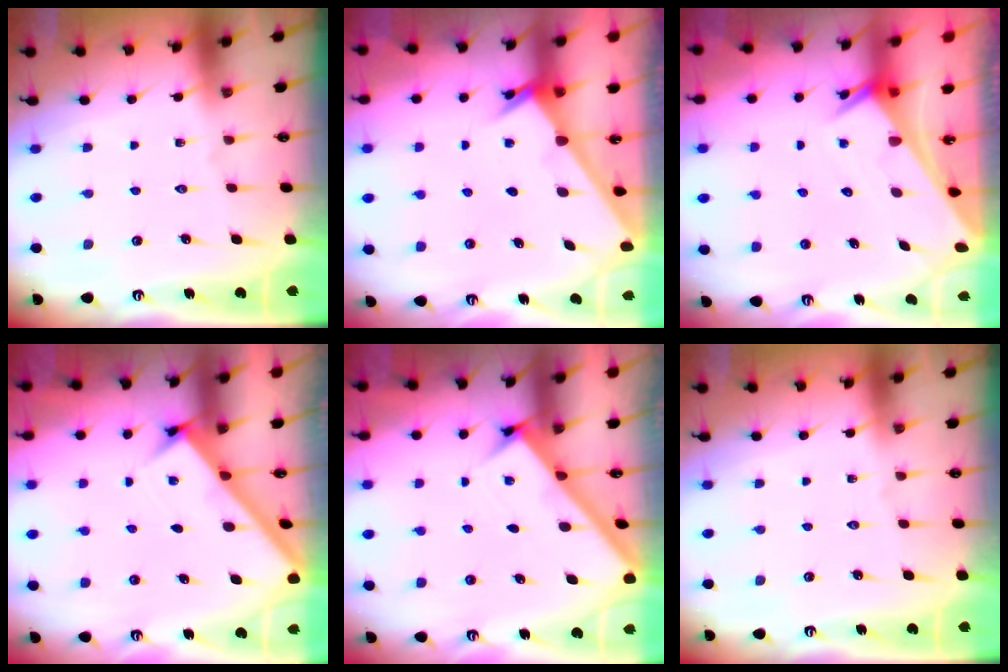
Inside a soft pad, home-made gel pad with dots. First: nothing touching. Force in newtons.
{"total": 2.3, "press": 2.3, "slide": 0.2}
{"total": 2.7, "press": 2.7, "slide": 0.1}
{"total": 2.9, "press": 2.8, "slide": 0.4}
{"total": 2.8, "press": 2.8, "slide": 0.4}
{"total": 0.0}